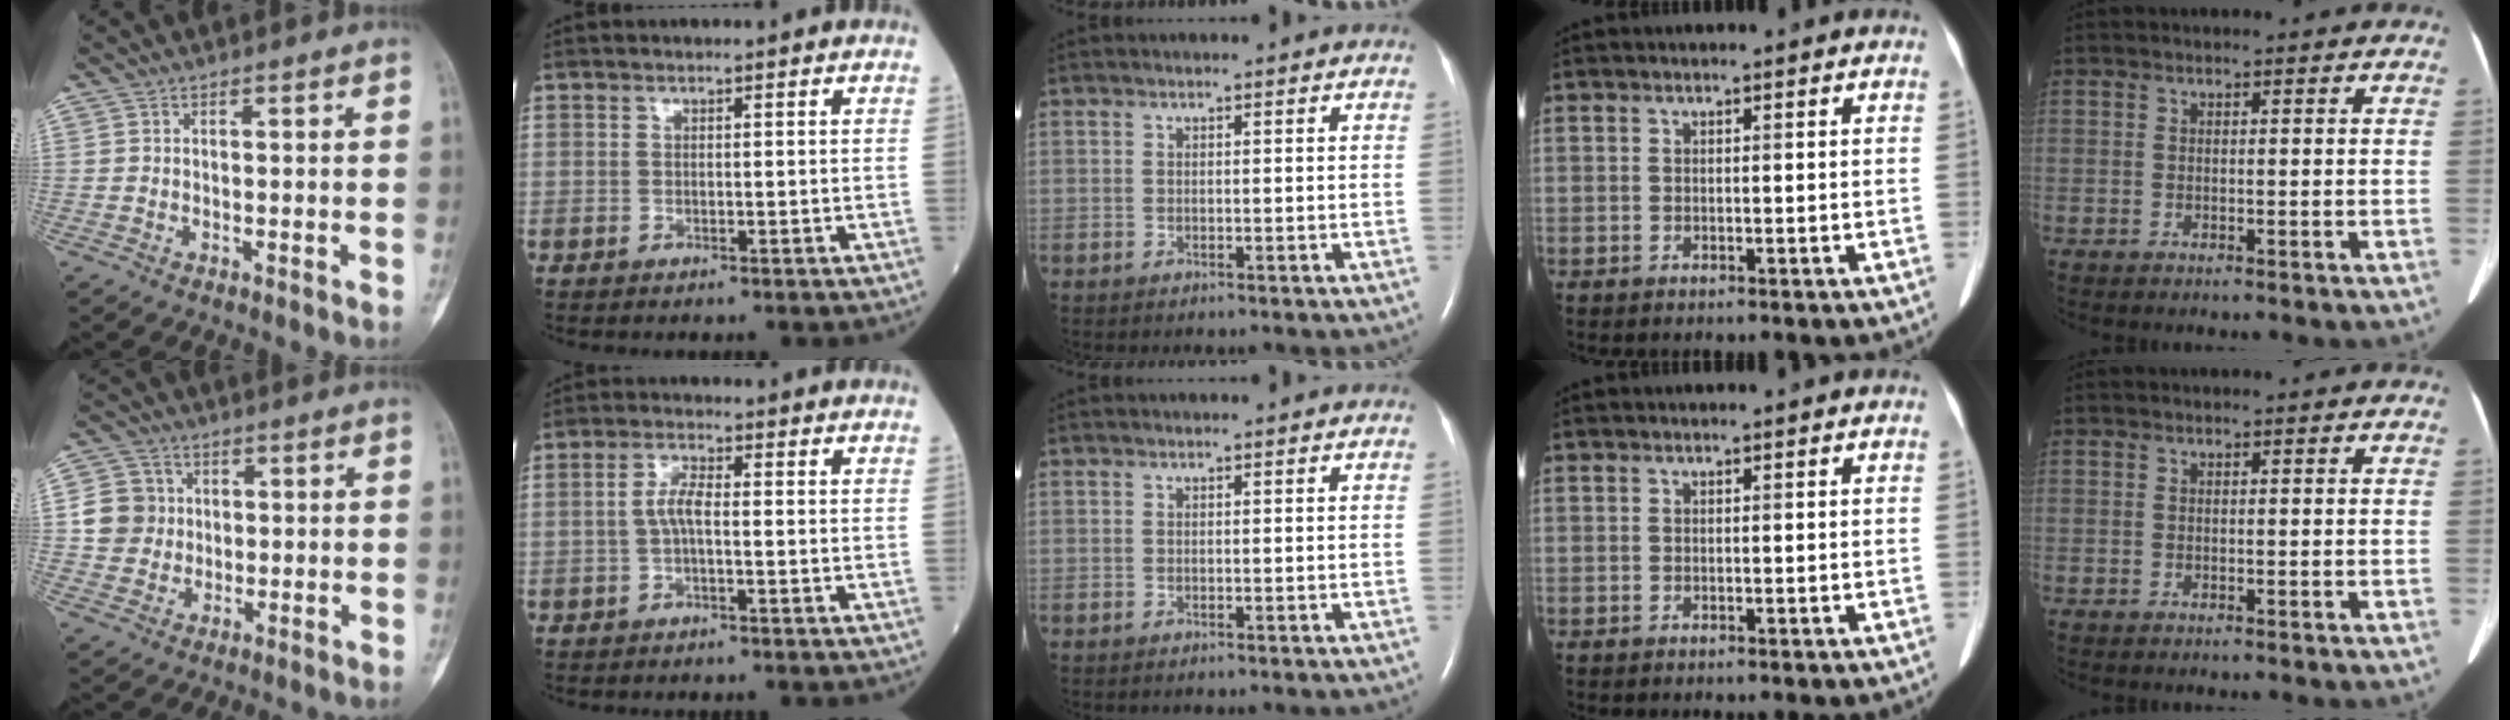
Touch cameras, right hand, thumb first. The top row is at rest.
{"thumb": {"total": 7.5, "force": [0.5, 7.2, 1.9], "torque": [-0.006, 0.008, 0.005]}, "index": {"total": 3.2, "force": [-0.4, 0.7, 3.0], "torque": [-0.061, 0.005, -0.009]}}